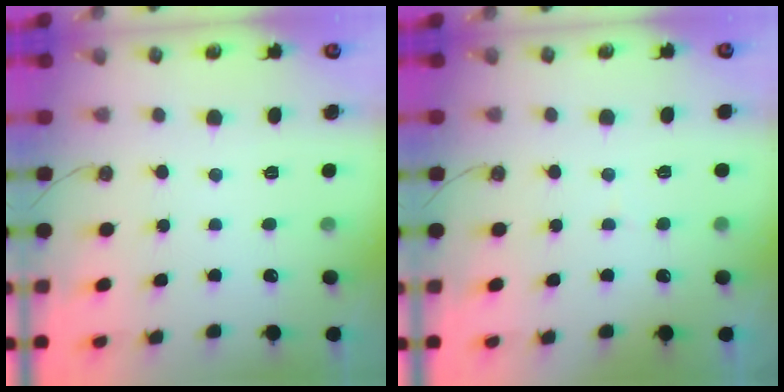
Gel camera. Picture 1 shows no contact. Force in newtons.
{"total": 2.8, "press": 2.6, "slide": 1.0}